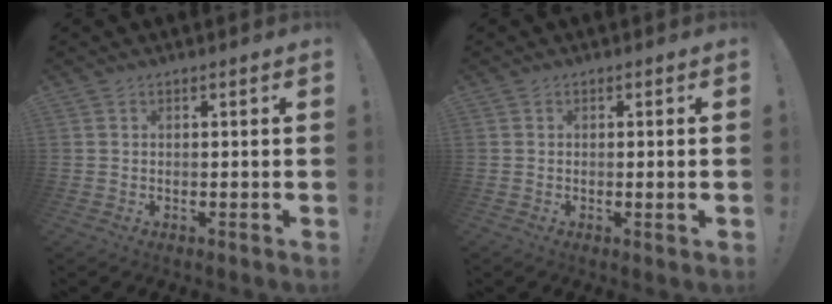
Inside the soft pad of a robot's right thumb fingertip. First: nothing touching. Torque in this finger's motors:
{"motor_torque": [0.21, 0.15, -0.05, -0.16, 0.01]}